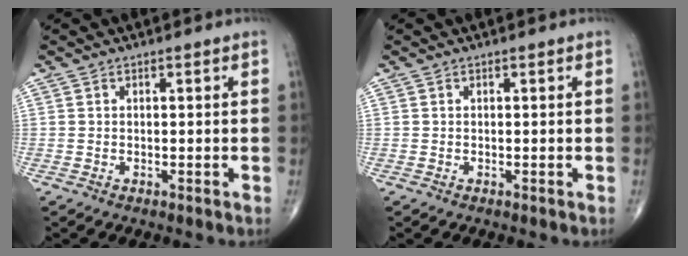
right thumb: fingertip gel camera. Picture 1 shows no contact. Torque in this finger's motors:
{"motor_torque": [-0.04, 0.04, -0.01, 0.01, 0.00]}